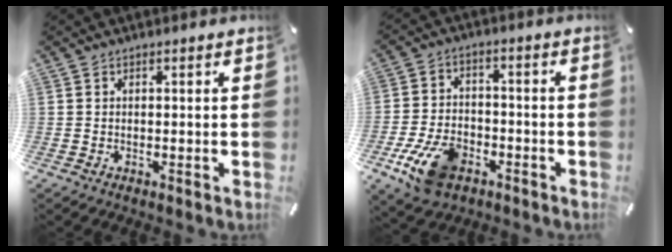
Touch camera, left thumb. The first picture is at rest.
{"total": 11.7, "force": [-5.9, 7.1, 7.2], "torque": [-0.143, 0.030, -0.103]}